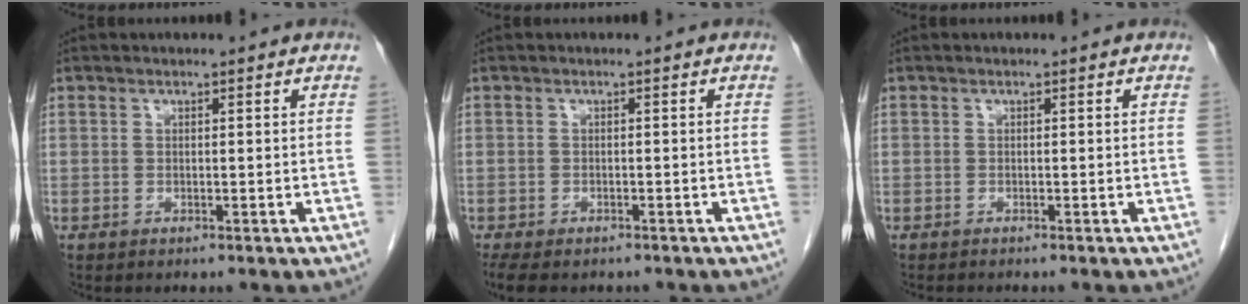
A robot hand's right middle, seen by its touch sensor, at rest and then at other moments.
{"total": 8.2, "force": [-6.3, 3.6, 3.9], "torque": [-0.079, -0.012, -0.088]}
{"total": 0.9, "force": [-0.8, -0.1, 0.3], "torque": [-0.010, -0.004, -0.013]}